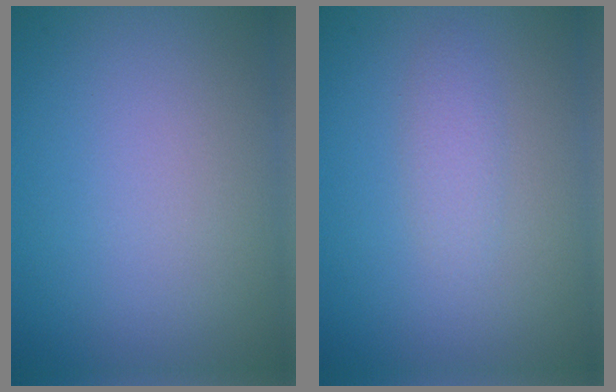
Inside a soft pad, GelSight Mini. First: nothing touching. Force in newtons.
{"total": 1.4, "press": 1.4, "slide": 0.1}